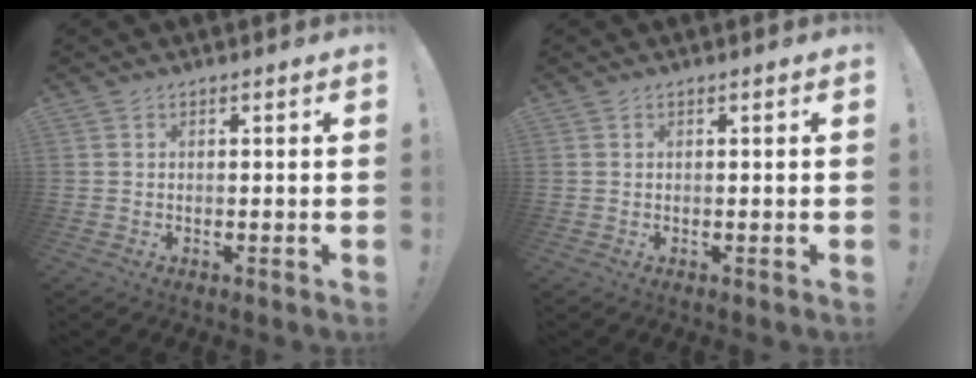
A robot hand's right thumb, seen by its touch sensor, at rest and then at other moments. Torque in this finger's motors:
{"motor_torque": [0.00, 0.00, 0.01, -0.02, 0.02]}